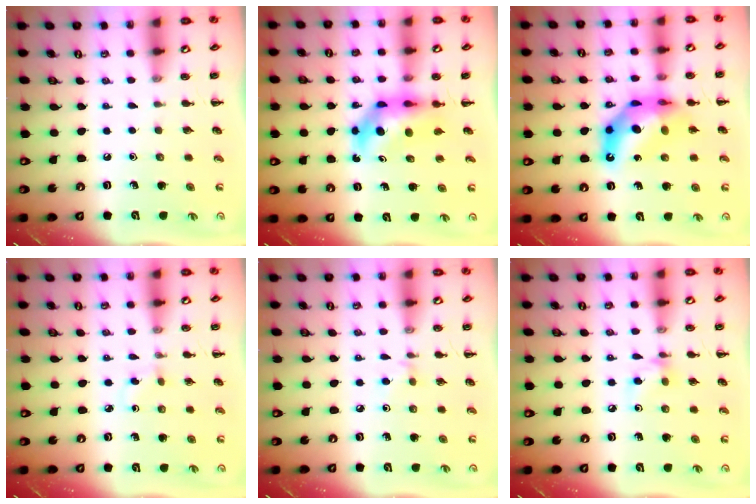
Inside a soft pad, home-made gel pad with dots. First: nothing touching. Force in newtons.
{"total": 5.9, "press": 5.7, "slide": 1.2}
{"total": 12.0, "press": 11.4, "slide": 3.5}
{"total": 1.8, "press": 1.6, "slide": 0.8}
{"total": 2.6, "press": 2.5, "slide": 0.9}
{"total": 6.0, "press": 6.0, "slide": 0.9}